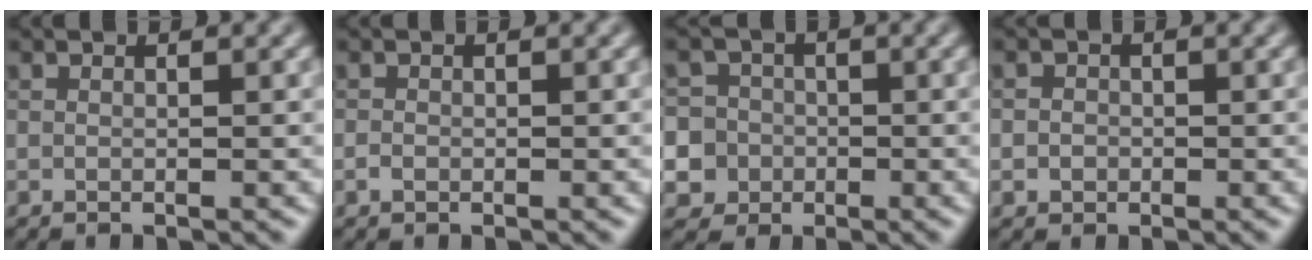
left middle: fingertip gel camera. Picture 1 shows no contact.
{"total": 0.7, "force": [-0.3, 0.5, 0.3], "torque": [-0.004, -0.001, -0.006]}
{"total": 9.9, "force": [-2.5, 9.3, 2.2], "torque": [-0.064, 0.004, -0.065]}
{"total": 1.4, "force": [-0.2, 1.3, 0.4], "torque": [0.008, -0.001, -0.008]}